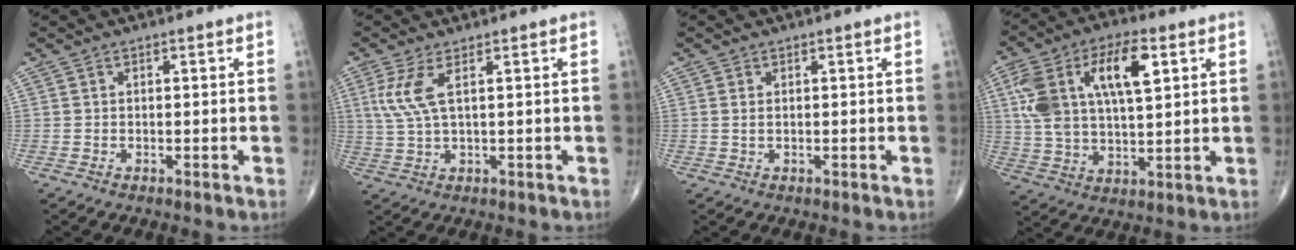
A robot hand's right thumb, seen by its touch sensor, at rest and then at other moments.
{"total": 5.3, "force": [1.8, 1.4, 4.8], "torque": [-0.127, -0.002, 0.043]}
{"total": 0.8, "force": [0.2, 0.4, 0.7], "torque": [-0.014, 0.003, 0.008]}
{"total": 17.3, "force": [5.5, 7.9, 14.4], "torque": [-0.268, 0.006, 0.099]}